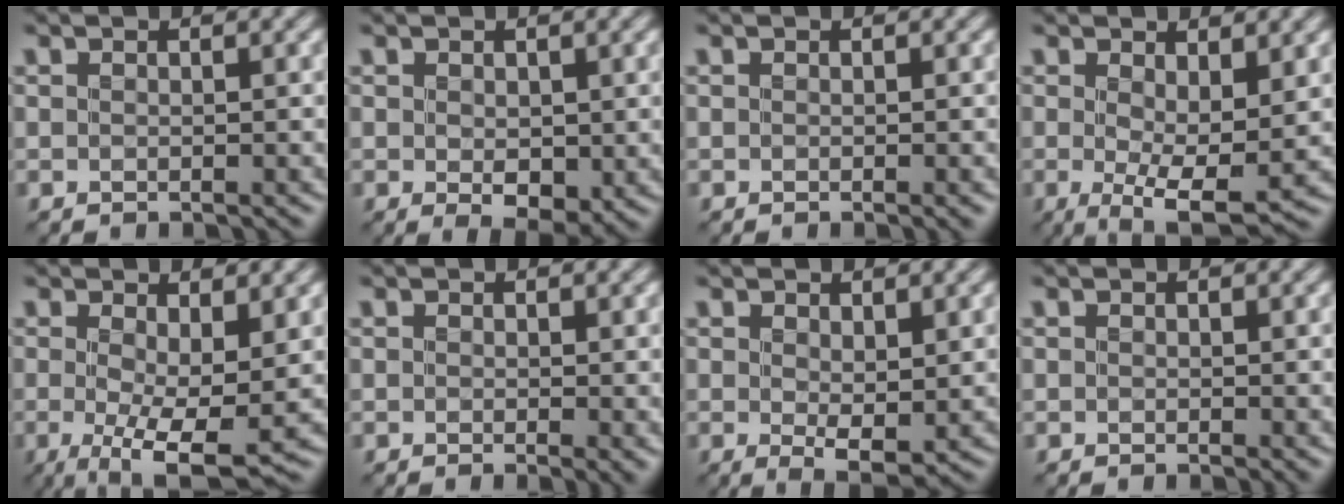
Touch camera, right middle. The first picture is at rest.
{"total": 2.7, "force": [0.0, 1.5, 2.2], "torque": [-0.041, -0.007, 0.006]}
{"total": 0.5, "force": [-0.2, 0.0, 0.5], "torque": [-0.006, 0.000, -0.005]}
{"total": 5.7, "force": [0.1, 1.8, 5.4], "torque": [-0.093, -0.015, 0.005]}
{"total": 7.7, "force": [-0.6, 2.3, 7.3], "torque": [-0.118, -0.017, -0.009]}
{"total": 1.3, "force": [0.3, 0.2, 1.3], "torque": [-0.014, -0.004, 0.005]}
{"total": 2.8, "force": [0.8, 1.0, 2.5], "torque": [-0.044, -0.009, 0.018]}
{"total": 0.6, "force": [0.2, 0.1, 0.5], "torque": [-0.006, 0.000, 0.003]}